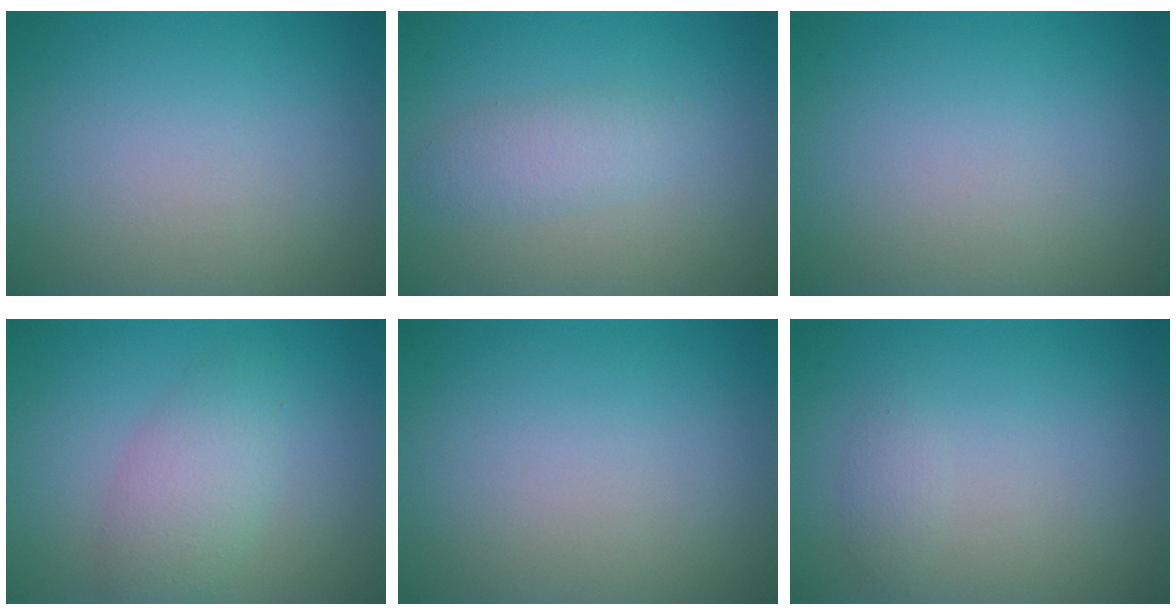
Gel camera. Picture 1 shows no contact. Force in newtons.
{"total": 2.1, "press": 2.1, "slide": 0.1}
{"total": 0.0}
{"total": 3.4, "press": 3.3, "slide": 0.1}
{"total": 0.0}
{"total": 0.9, "press": 0.9, "slide": 0.0}